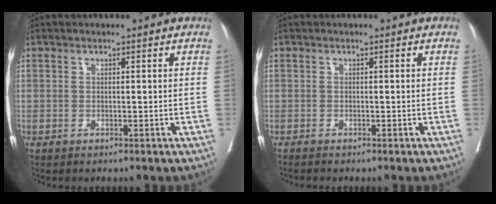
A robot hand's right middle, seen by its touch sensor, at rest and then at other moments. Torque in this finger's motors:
{"motor_torque": [-0.13, 0.14, 0.02, 0.00]}